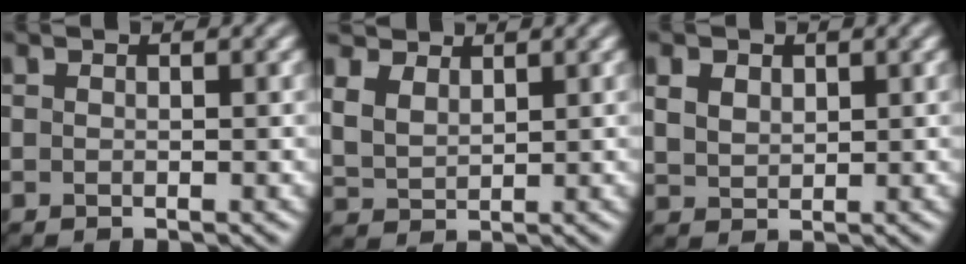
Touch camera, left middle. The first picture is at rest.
{"total": 4.3, "force": [3.0, 2.6, 1.8], "torque": [-0.058, 0.002, 0.058]}
{"total": 2.4, "force": [1.2, 1.7, 1.2], "torque": [-0.029, -0.001, 0.021]}